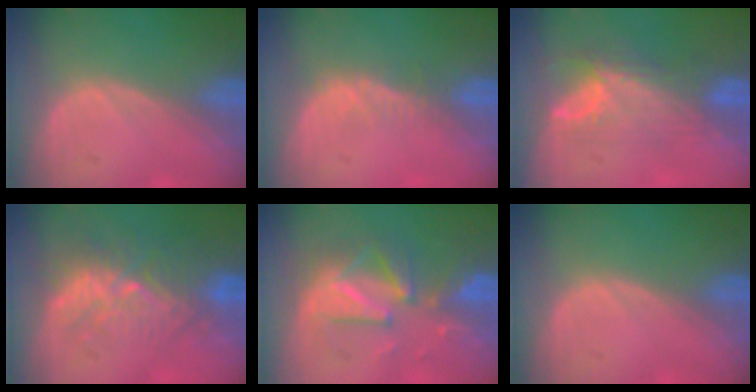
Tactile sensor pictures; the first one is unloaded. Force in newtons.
{"total": 2.3, "press": 1.9, "slide": 1.4}
{"total": 8.0, "press": 6.6, "slide": 4.4}
{"total": 9.1, "press": 8.5, "slide": 3.4}
{"total": 8.1, "press": 8.0, "slide": 0.6}
{"total": 0.0}